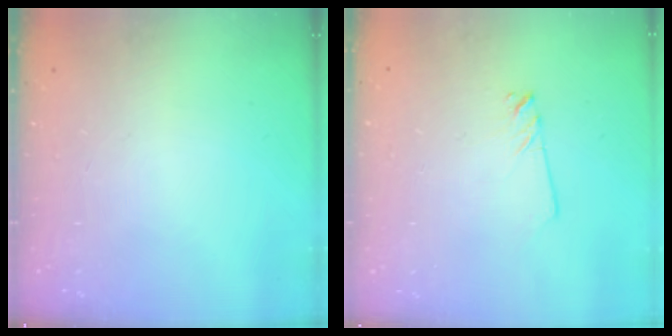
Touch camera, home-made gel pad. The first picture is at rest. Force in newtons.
{"total": 2.6, "press": 2.5, "slide": 0.2}